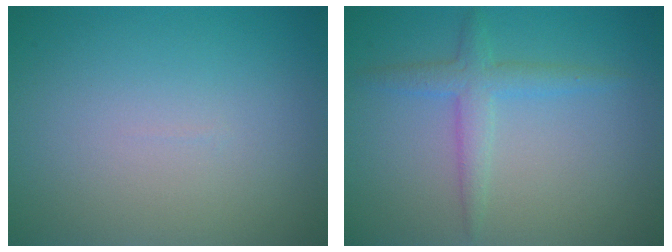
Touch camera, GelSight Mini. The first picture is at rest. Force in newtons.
{"total": 2.5, "press": 2.5, "slide": 0.1}